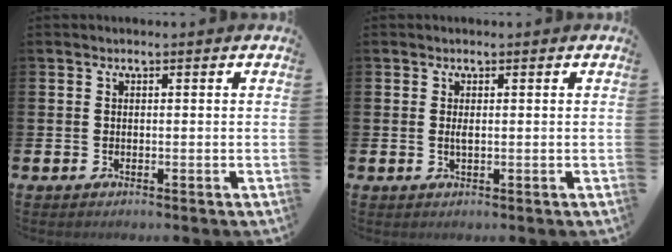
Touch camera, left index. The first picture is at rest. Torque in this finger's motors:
{"motor_torque": [0.37, -0.03, -0.01, 0.03]}